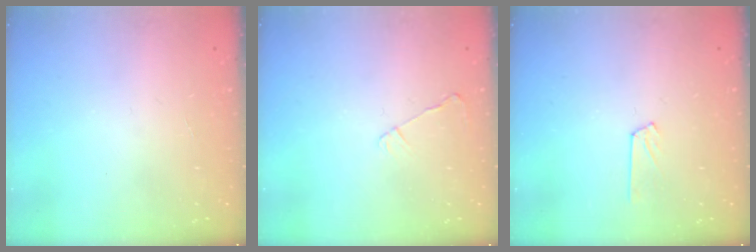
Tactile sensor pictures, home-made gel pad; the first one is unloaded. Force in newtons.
{"total": 2.6, "press": 2.6, "slide": 0.5}
{"total": 4.6, "press": 4.6, "slide": 0.5}